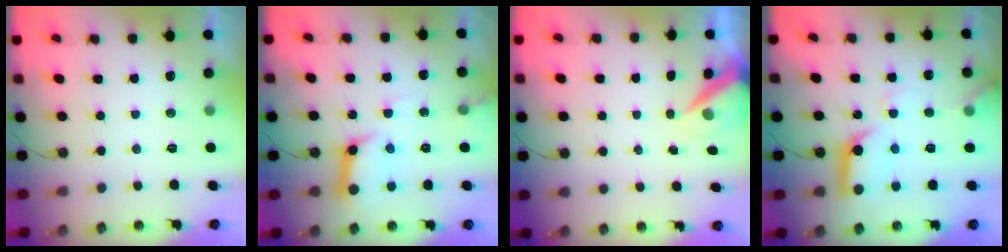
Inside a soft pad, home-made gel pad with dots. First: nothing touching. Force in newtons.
{"total": 13.5, "press": 13.4, "slide": 1.7}
{"total": 5.9, "press": 5.8, "slide": 0.6}
{"total": 14.1, "press": 14.1, "slide": 1.3}